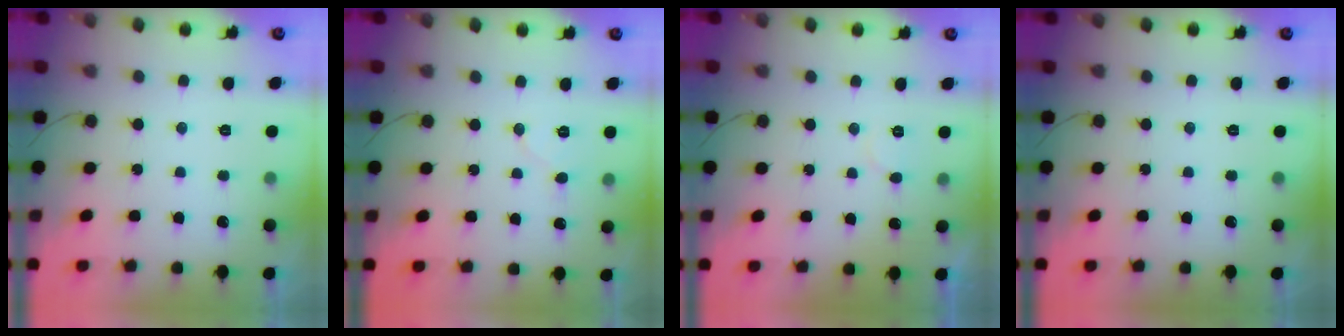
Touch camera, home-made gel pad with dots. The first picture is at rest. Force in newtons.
{"total": 5.9, "press": 5.9, "slide": 0.6}
{"total": 4.1, "press": 4.1, "slide": 0.3}
{"total": 0.0}